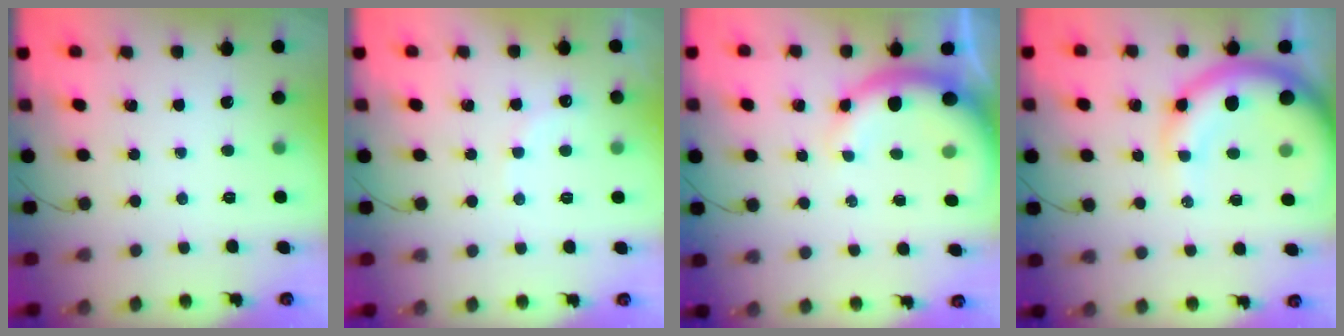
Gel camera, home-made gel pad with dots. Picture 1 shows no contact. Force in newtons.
{"total": 6.7, "press": 6.6, "slide": 1.0}
{"total": 10.2, "press": 10.0, "slide": 2.1}
{"total": 12.0, "press": 11.6, "slide": 3.0}